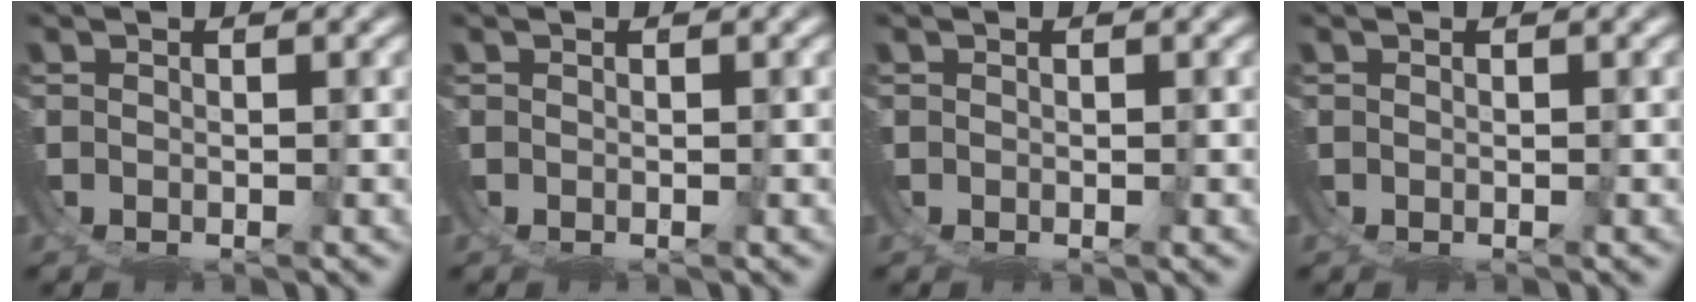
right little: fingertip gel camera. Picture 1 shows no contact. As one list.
[{"total": 0.0}, {"total": 0.0}, {"total": 0.0}]